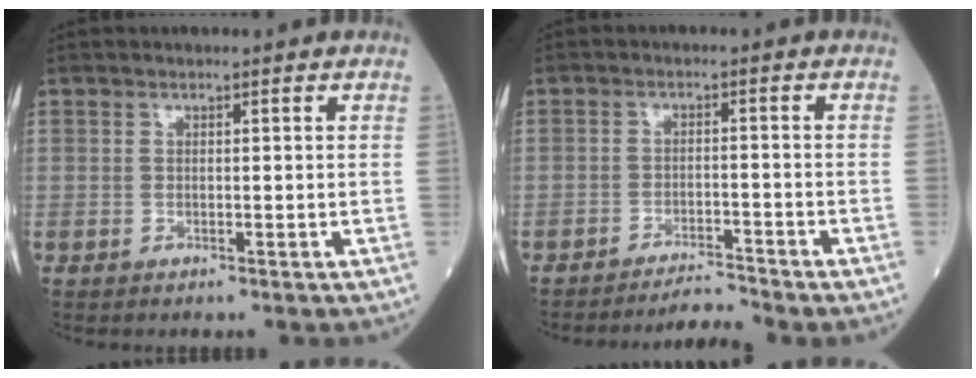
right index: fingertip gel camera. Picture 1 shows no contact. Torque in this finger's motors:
{"motor_torque": [0.67, -0.67, 0.31, 0.06]}